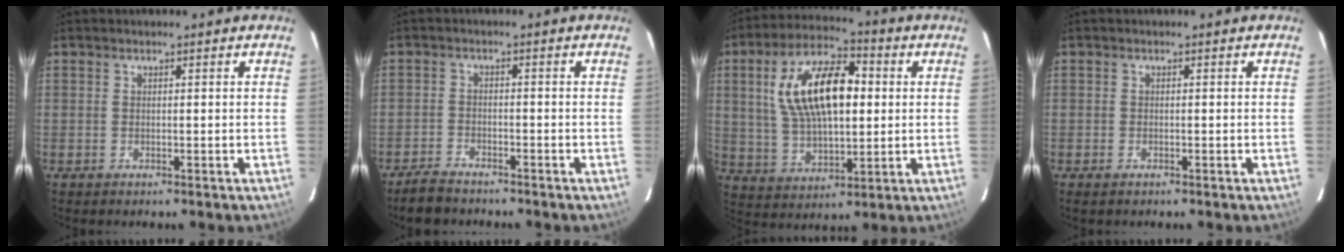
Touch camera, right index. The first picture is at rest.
{"total": 4.9, "force": [-4.3, 1.7, 1.5], "torque": [-0.053, 0.000, -0.078]}
{"total": 17.7, "force": [3.4, 8.5, 15.1], "torque": [-0.282, 0.024, 0.065]}
{"total": 1.1, "force": [-0.8, 0.5, 0.5], "torque": [-0.011, -0.003, -0.015]}